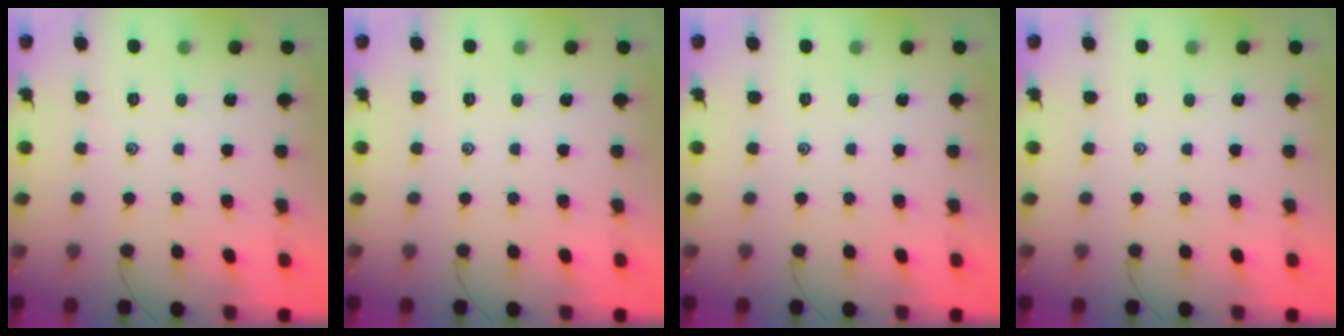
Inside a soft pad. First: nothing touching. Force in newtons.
{"total": 0.0}
{"total": 0.0}
{"total": 0.0}